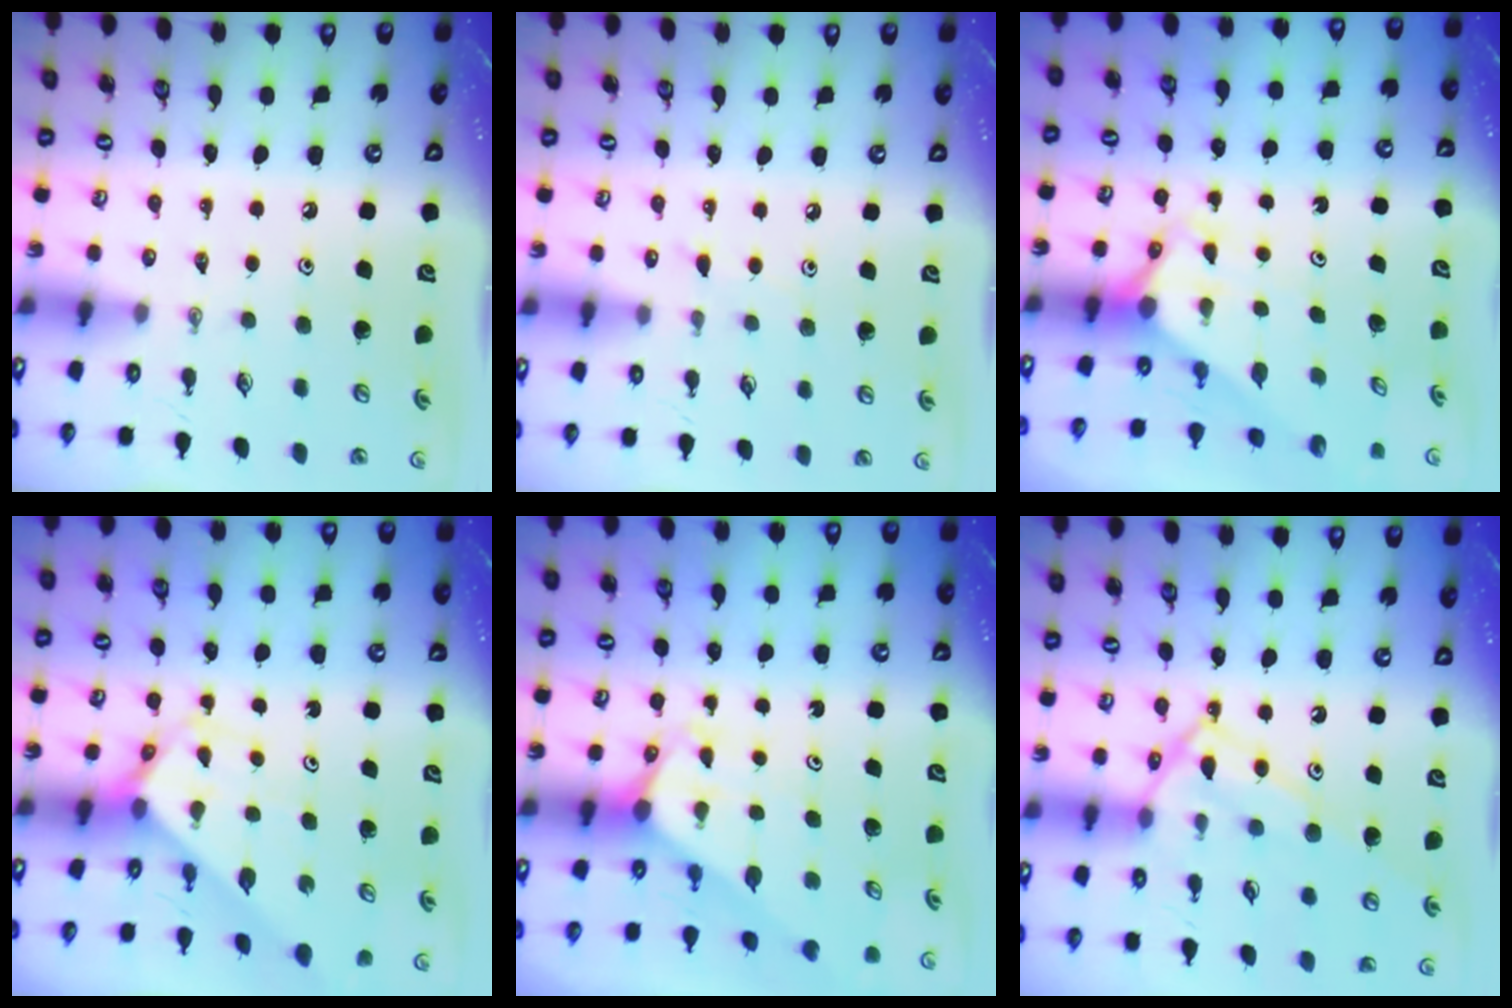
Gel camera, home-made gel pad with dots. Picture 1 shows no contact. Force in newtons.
{"total": 3.9, "press": 3.8, "slide": 0.5}
{"total": 2.7, "press": 2.7, "slide": 0.0}
{"total": 2.8, "press": 2.8, "slide": 0.2}
{"total": 2.9, "press": 2.9, "slide": 0.1}
{"total": 13.6, "press": 13.6, "slide": 0.9}